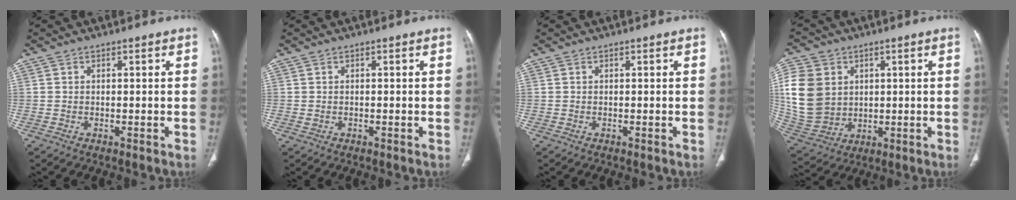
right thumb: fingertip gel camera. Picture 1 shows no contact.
{"total": 0.0}
{"total": 0.0}
{"total": 15.5, "force": [2.9, 12.6, 8.5], "torque": [-0.173, -0.004, 0.073]}